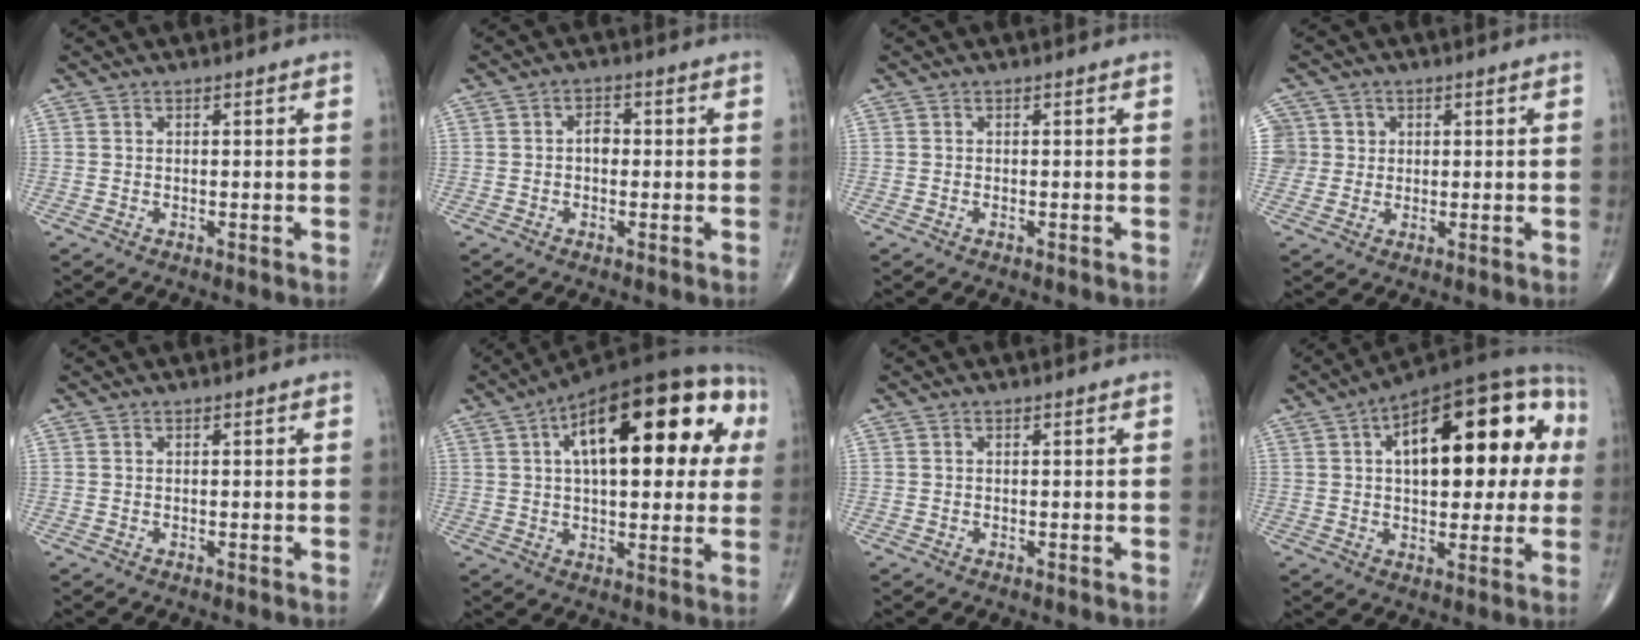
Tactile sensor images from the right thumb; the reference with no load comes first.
{"total": 2.6, "force": [-0.1, 1.8, 1.9], "torque": [-0.020, 0.009, -0.007]}
{"total": 0.0}
{"total": 5.5, "force": [1.3, 5.3, 0.2], "torque": [0.025, 0.009, 0.024]}
{"total": 0.0}
{"total": 26.9, "force": [7.3, 11.5, 23.2], "torque": [-0.320, 0.038, 0.097]}
{"total": 0.0}
{"total": 24.9, "force": [5.1, 11.9, 21.2], "torque": [-0.273, 0.035, 0.066]}